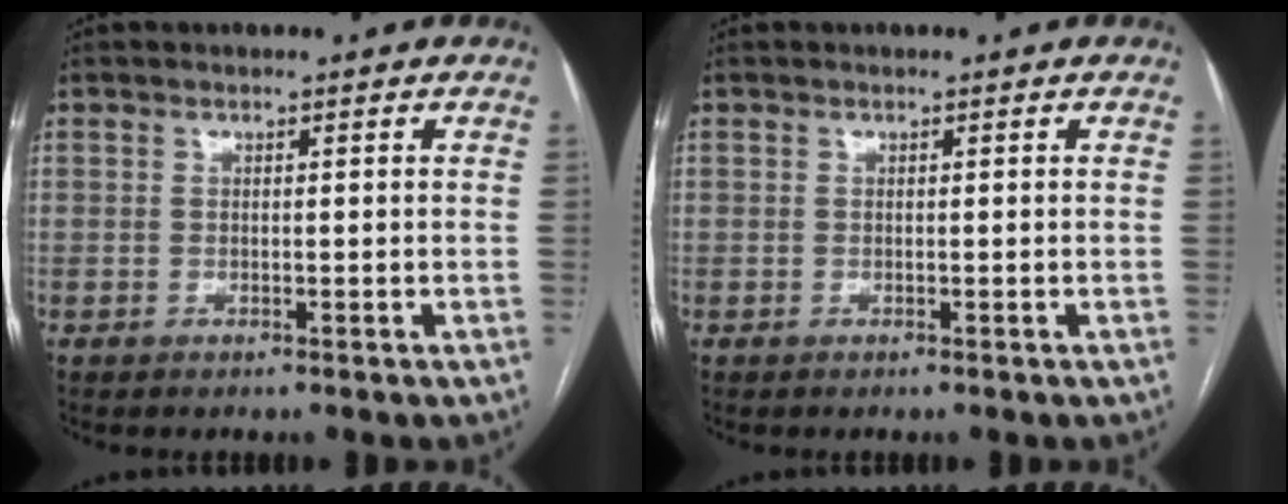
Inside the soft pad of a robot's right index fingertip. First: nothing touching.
{"total": 0.0}